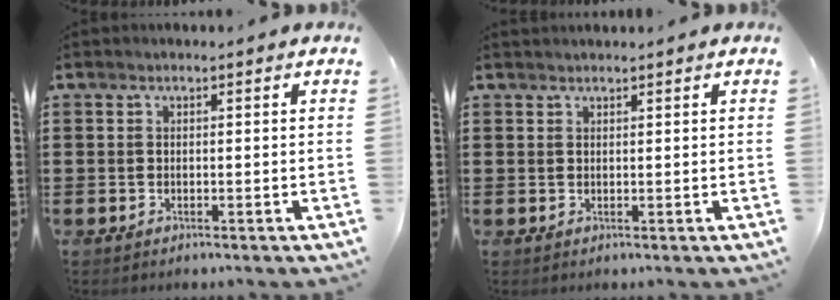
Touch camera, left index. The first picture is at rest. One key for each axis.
{"total": 0.8, "fx": 0.8, "fy": 0.1, "fz": 0.0, "tx": -0.003, "ty": 0.000, "tz": 0.016}